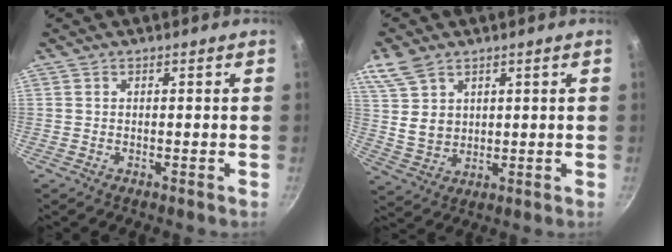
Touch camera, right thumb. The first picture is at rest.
{"total": 8.2, "force": [4.7, 5.5, 4.0], "torque": [-0.059, -0.019, 0.100]}